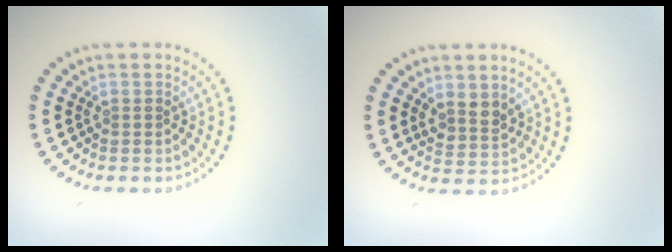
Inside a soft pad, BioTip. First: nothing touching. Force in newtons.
{"total": 2.0, "press": 1.7, "slide": 1.1}